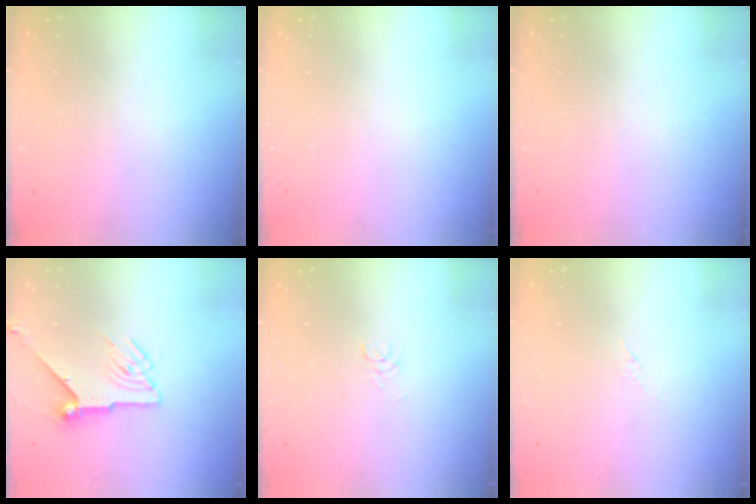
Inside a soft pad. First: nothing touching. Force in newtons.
{"total": 0.0}
{"total": 0.0}
{"total": 7.8, "press": 7.8, "slide": 0.2}
{"total": 1.7, "press": 1.7, "slide": 0.2}
{"total": 2.8, "press": 2.7, "slide": 0.6}